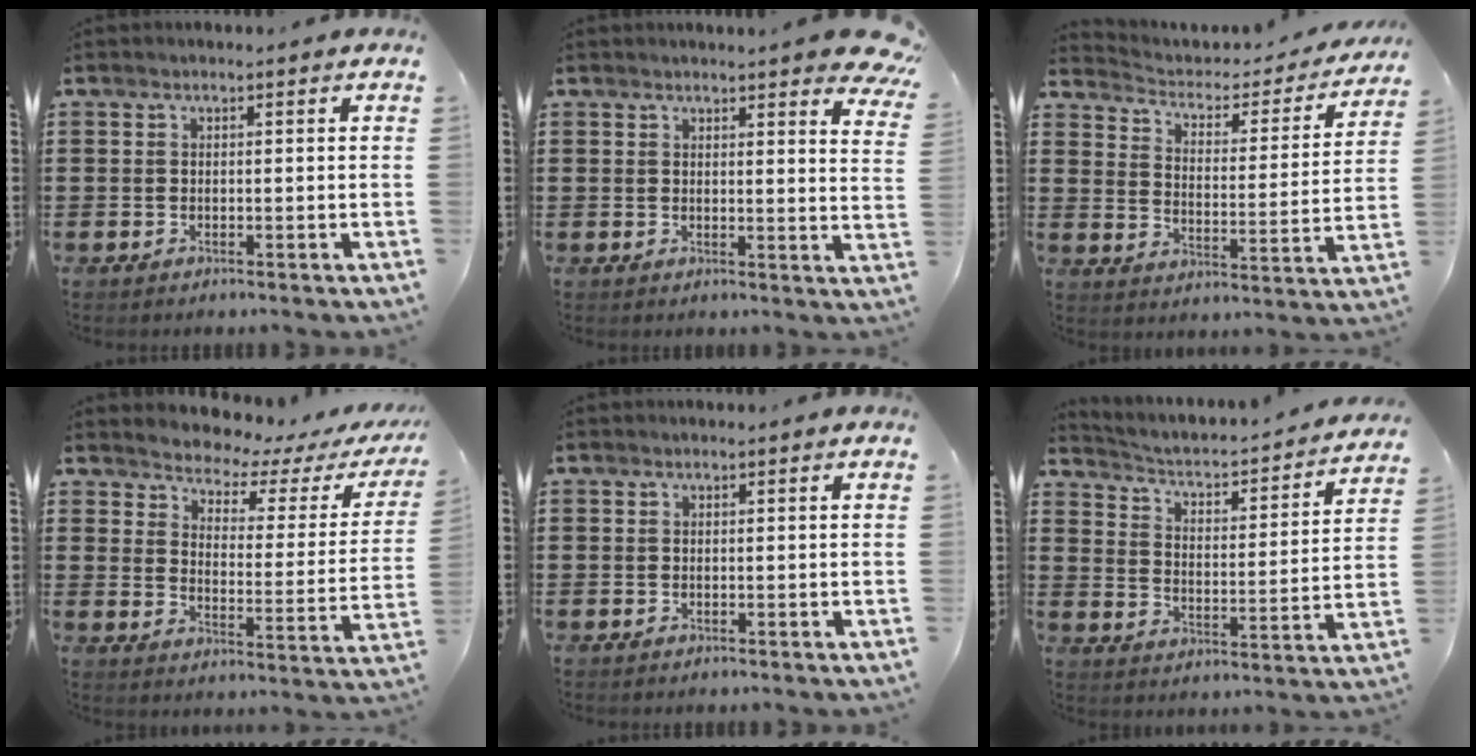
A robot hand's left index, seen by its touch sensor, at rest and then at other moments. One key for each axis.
{"total": 4.5, "fx": 4.1, "fy": 0.0, "fz": 1.8, "tx": -0.026, "ty": -0.021, "tz": 0.071}
{"total": 2.3, "fx": 1.7, "fy": 1.3, "fz": 0.8, "tx": -0.033, "ty": -0.019, "tz": 0.020}
{"total": 3.2, "fx": 3.1, "fy": 0.7, "fz": 0.5, "tx": -0.034, "ty": -0.030, "tz": 0.045}
{"total": 0.0}
{"total": 2.0, "fx": 1.7, "fy": 0.5, "fz": 0.9, "tx": -0.035, "ty": -0.026, "tz": 0.016}